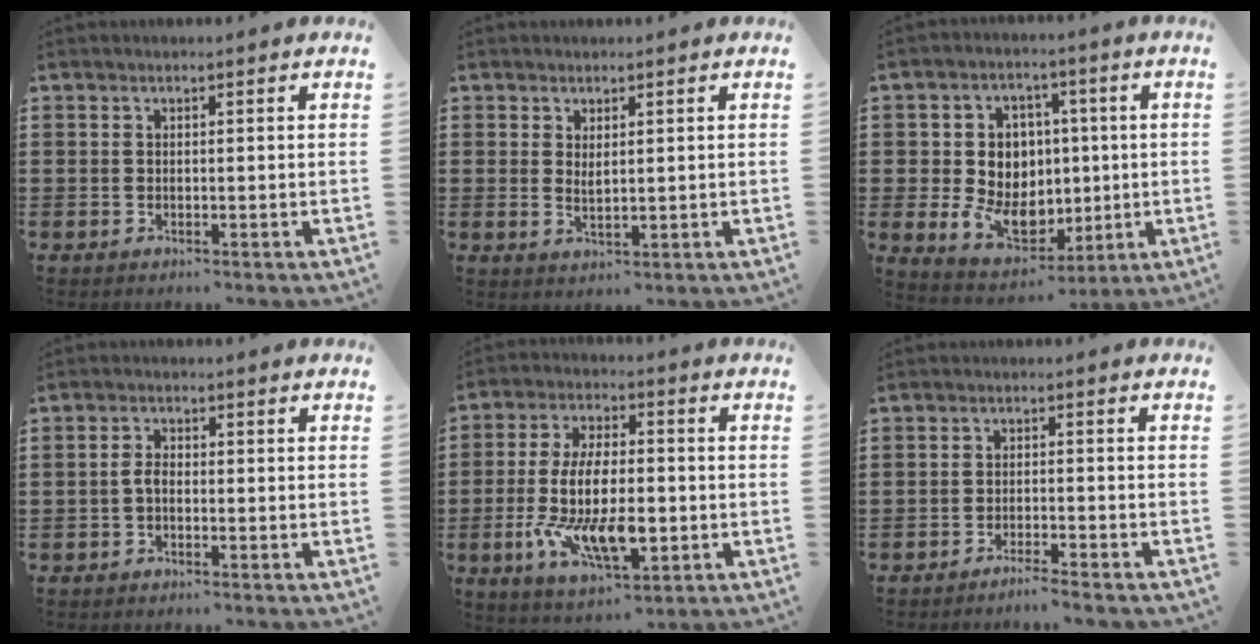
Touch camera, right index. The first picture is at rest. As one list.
[{"total": 1.7, "force": [0.9, 0.3, 1.3], "torque": [-0.028, -0.001, 0.017]}, {"total": 9.3, "force": [-0.5, 8.0, 4.8], "torque": [-0.116, 0.008, -0.003]}, {"total": 1.6, "force": [-0.5, 0.4, 1.5], "torque": [-0.040, -0.004, -0.013]}, {"total": 12.9, "force": [-2.8, 5.4, 11.4], "torque": [-0.249, -0.012, -0.051]}, {"total": 2.4, "force": [-2.1, -1.0, 0.5], "torque": [-0.004, 0.001, -0.041]}]